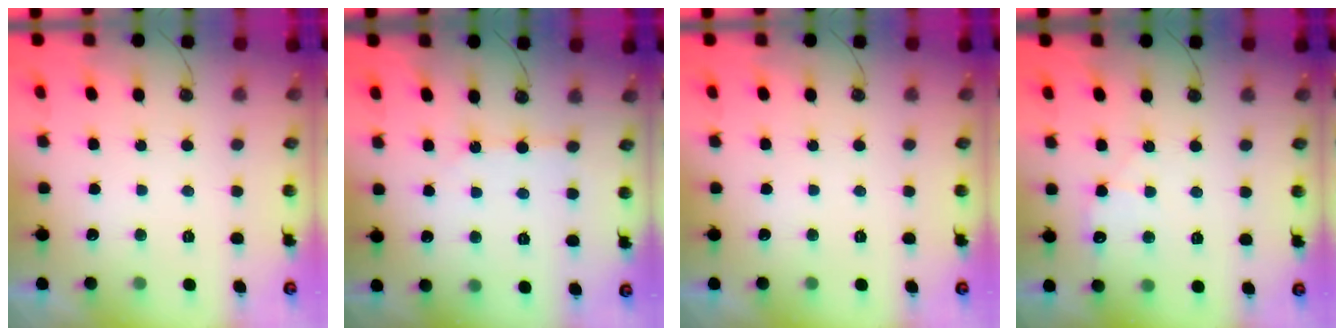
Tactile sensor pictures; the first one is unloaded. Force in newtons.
{"total": 3.3, "press": 3.3, "slide": 0.3}
{"total": 0.0}
{"total": 5.7, "press": 5.6, "slide": 0.7}